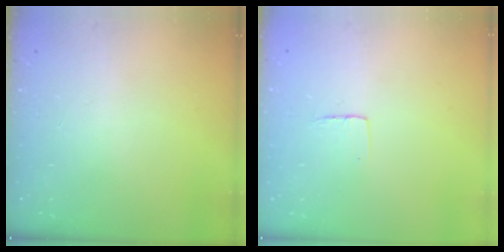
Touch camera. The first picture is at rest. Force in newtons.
{"total": 4.5, "press": 4.5, "slide": 0.4}